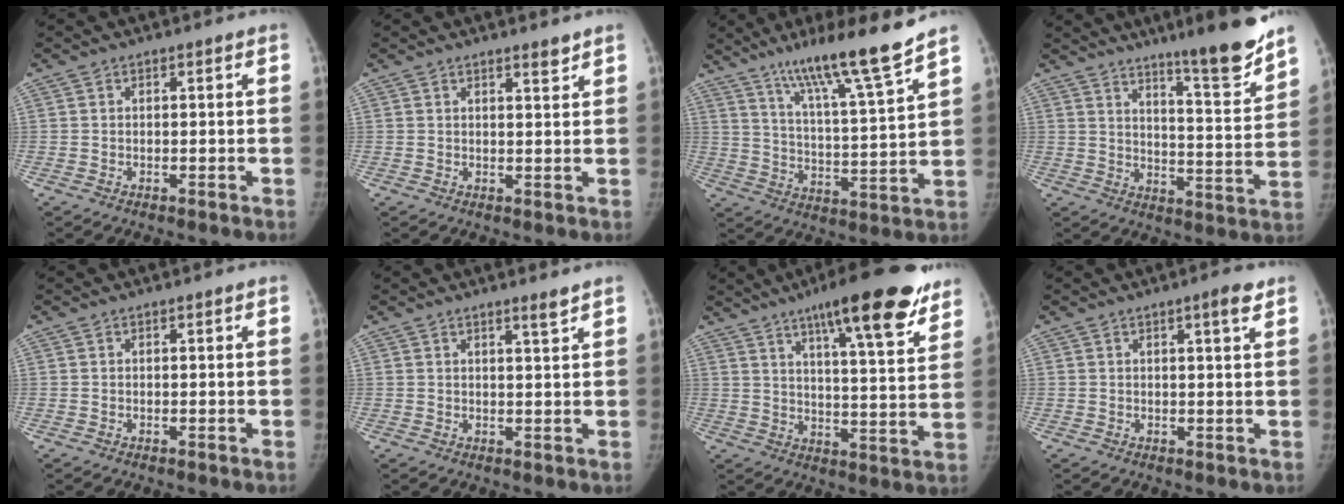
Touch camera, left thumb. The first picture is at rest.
{"total": 2.0, "force": [1.7, 0.1, 1.0], "torque": [-0.012, -0.016, 0.027]}
{"total": 15.4, "force": [11.6, -0.1, 10.0], "torque": [-0.156, -0.071, 0.196]}
{"total": 14.4, "force": [11.1, 0.9, 9.0], "torque": [-0.113, -0.082, 0.171]}
{"total": 0.0}
{"total": 2.2, "force": [1.7, -0.4, 1.3], "torque": [-0.020, -0.019, 0.029]}
{"total": 20.7, "force": [13.6, 4.3, 15.0], "torque": [-0.194, -0.048, 0.197]}
{"total": 3.0, "force": [1.8, 0.2, 2.4], "torque": [-0.037, -0.010, 0.025]}